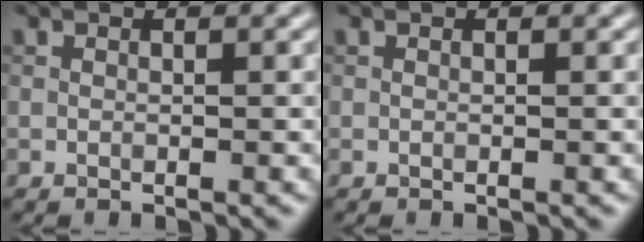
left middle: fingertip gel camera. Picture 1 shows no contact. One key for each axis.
{"total": 0.0}